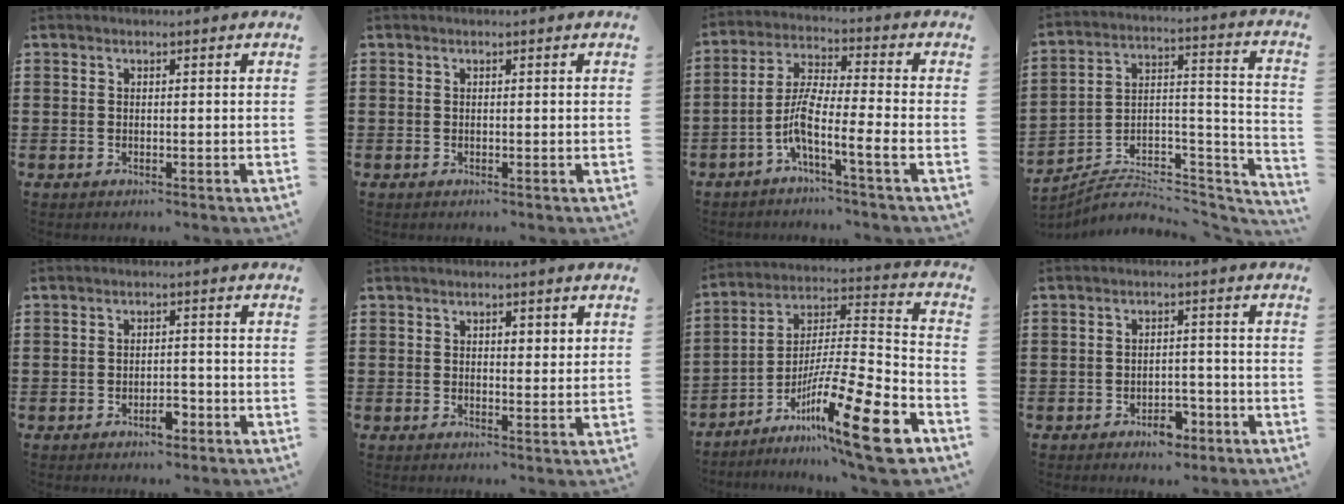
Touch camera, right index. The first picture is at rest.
{"total": 0.0}
{"total": 6.6, "force": [-3.4, 0.2, 5.6], "torque": [-0.128, -0.016, -0.072]}
{"total": 4.3, "force": [-3.8, 1.7, 1.2], "torque": [-0.019, -0.007, -0.076]}
{"total": 2.9, "force": [-1.8, 1.2, 2.0], "torque": [-0.035, 0.002, -0.033]}
{"total": 1.5, "force": [0.8, 0.9, 1.0], "torque": [-0.012, 0.004, 0.010]}
{"total": 17.9, "force": [-10.9, 1.9, 14.0], "torque": [-0.233, 0.031, -0.188]}
{"total": 4.0, "force": [-2.7, 1.9, 2.2], "torque": [-0.036, 0.006, -0.049]}